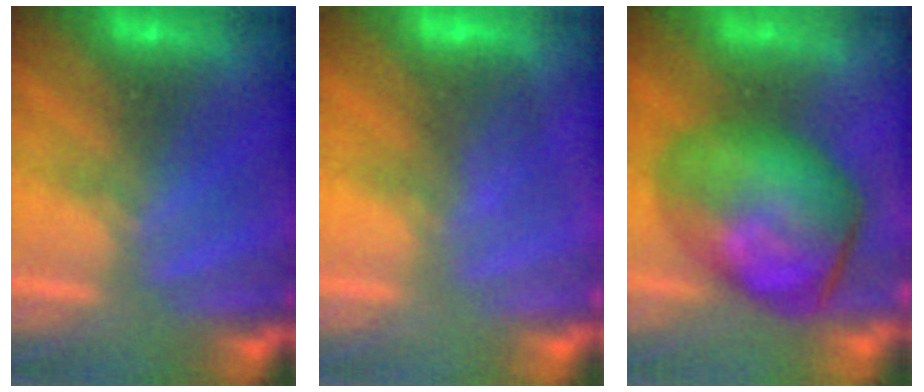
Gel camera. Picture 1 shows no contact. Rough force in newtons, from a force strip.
{"total": 3.0}
{"total": 7.6}